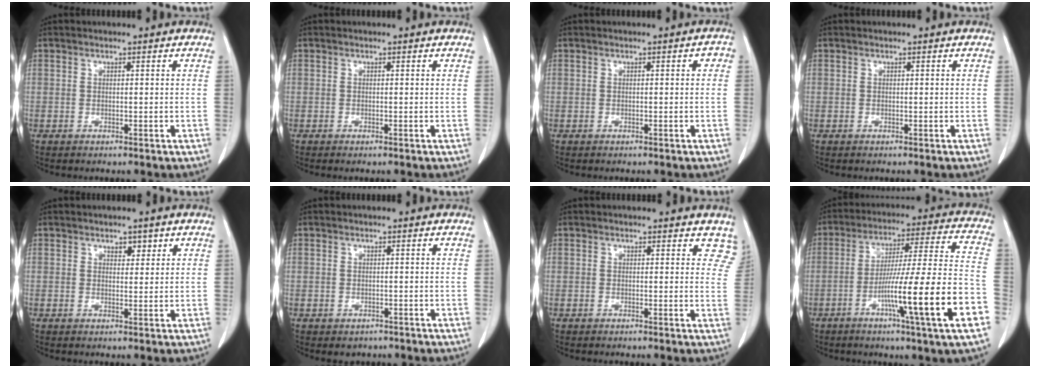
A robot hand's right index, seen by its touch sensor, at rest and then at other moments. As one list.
[{"total": 0.0}, {"total": 1.0, "force": [0.0, 0.4, 1.0], "torque": [-0.006, 0.004, -0.001]}, {"total": 0.0}, {"total": 1.9, "force": [1.2, 1.1, 0.9], "torque": [-0.009, -0.002, 0.017]}, {"total": 1.6, "force": [-0.9, 1.2, 0.3], "torque": [-0.005, 0.001, -0.007]}, {"total": 4.2, "force": [3.5, 2.1, 0.8], "torque": [0.021, -0.007, 0.015]}, {"total": 19.3, "force": [-7.2, -0.8, 17.8], "torque": [-0.273, -0.009, -0.117]}]